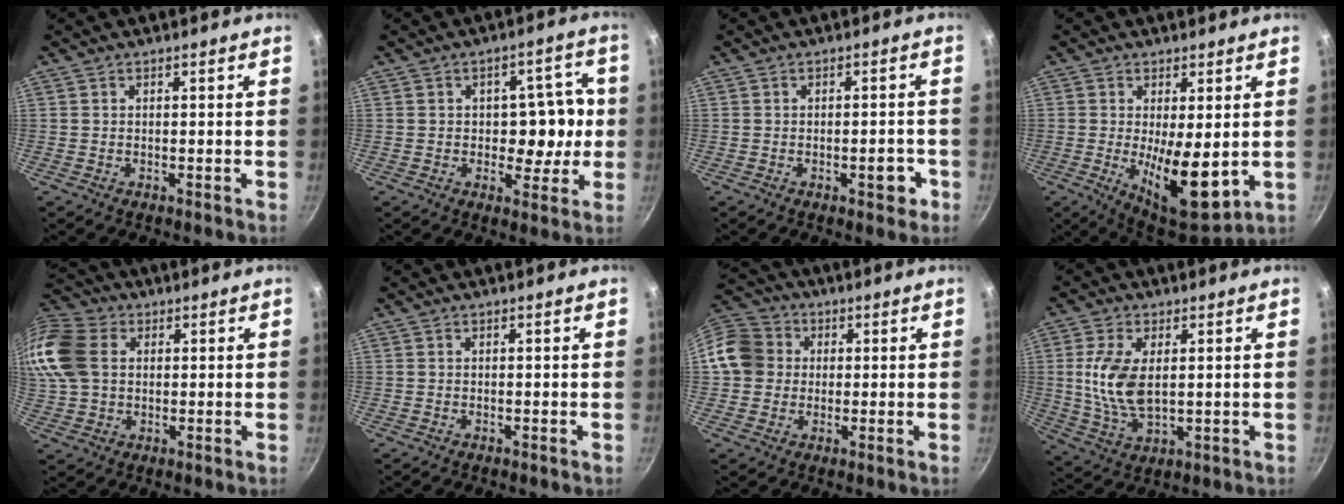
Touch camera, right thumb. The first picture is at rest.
{"total": 9.3, "force": [-0.5, 6.5, 6.6], "torque": [-0.035, 0.018, -0.009]}
{"total": 3.9, "force": [-1.6, 1.8, 3.0], "torque": [-0.016, 0.019, -0.020]}
{"total": 11.8, "force": [-0.5, 4.3, 11.0], "torque": [-0.159, -0.028, 0.004]}
{"total": 19.9, "force": [4.3, 15.2, 12.1], "torque": [-0.288, 0.030, 0.073]}
{"total": 0.0}
{"total": 10.8, "force": [1.1, 9.8, 4.4], "torque": [-0.056, 0.021, 0.003]}
{"total": 10.7, "force": [1.5, 5.7, 9.0], "torque": [-0.178, -0.010, 0.034]}